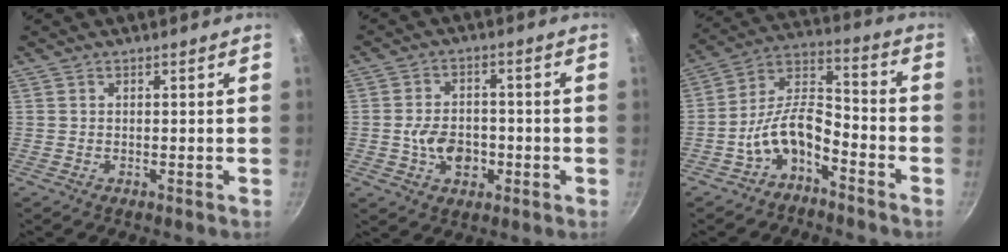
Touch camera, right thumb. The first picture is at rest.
{"total": 7.8, "force": [-1.9, 5.4, 5.3], "torque": [-0.068, 0.014, -0.032]}
{"total": 10.6, "force": [-5.7, 5.3, 7.1], "torque": [-0.125, 0.070, -0.116]}